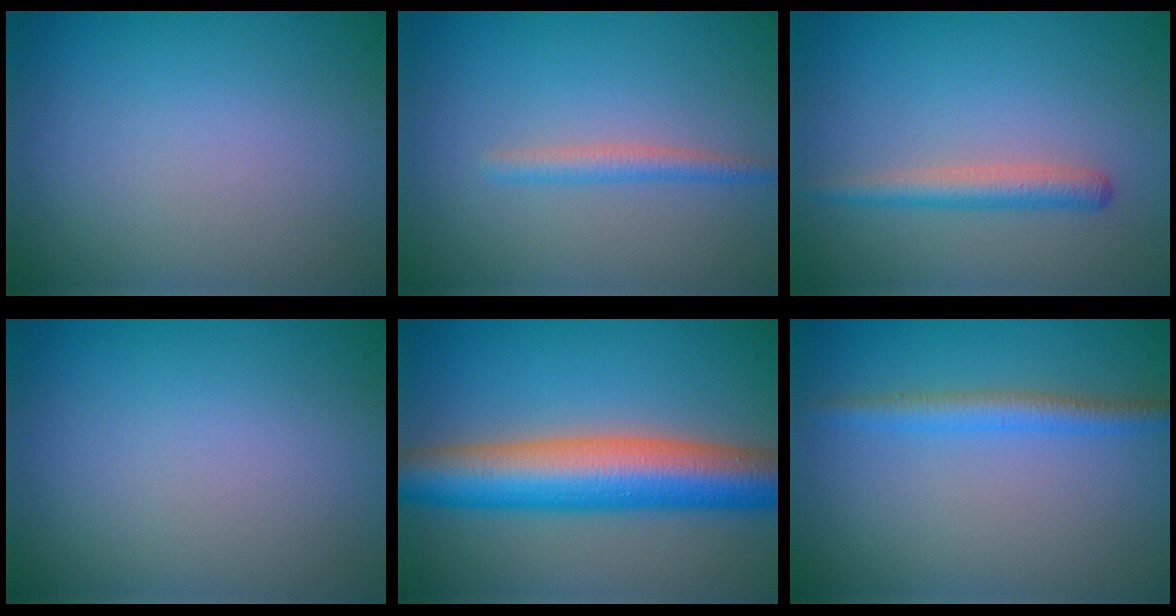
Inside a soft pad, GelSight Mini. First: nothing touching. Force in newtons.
{"total": 1.7, "press": 1.7, "slide": 0.1}
{"total": 2.2, "press": 2.2, "slide": 0.1}
{"total": 0.0}
{"total": 10.3, "press": 10.3, "slide": 0.3}
{"total": 2.4, "press": 2.4, "slide": 0.2}